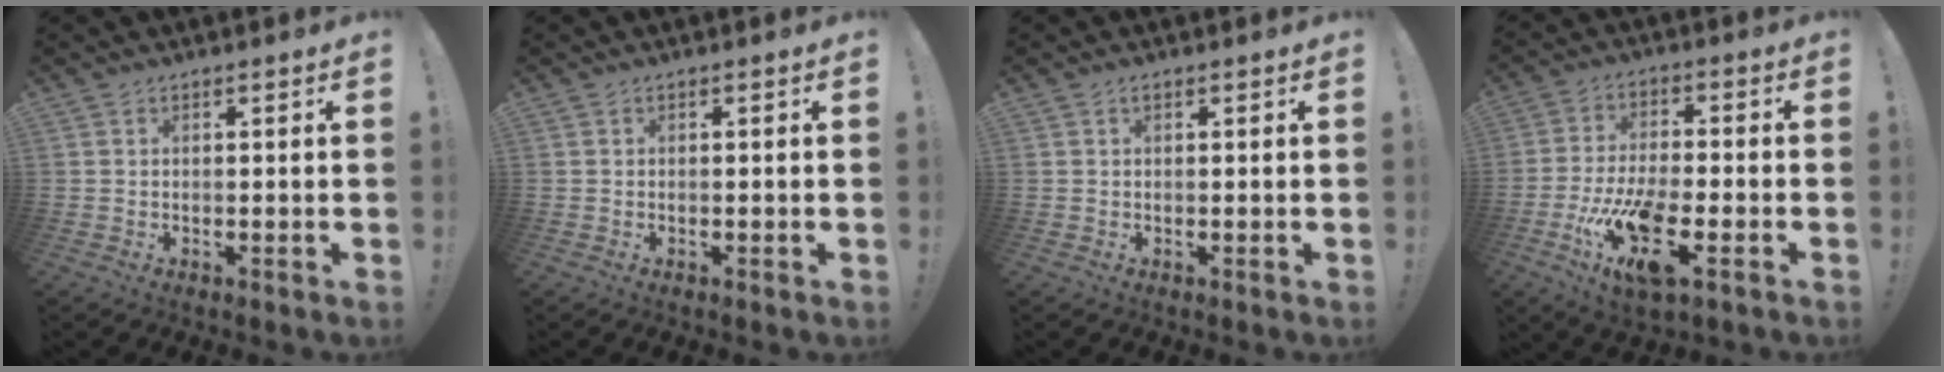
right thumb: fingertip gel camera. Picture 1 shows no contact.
{"total": 0.0}
{"total": 0.5, "force": [0.2, 0.4, 0.3], "torque": [-0.007, 0.002, 0.004]}
{"total": 16.6, "force": [-6.8, 6.2, 13.8], "torque": [-0.263, 0.022, -0.108]}